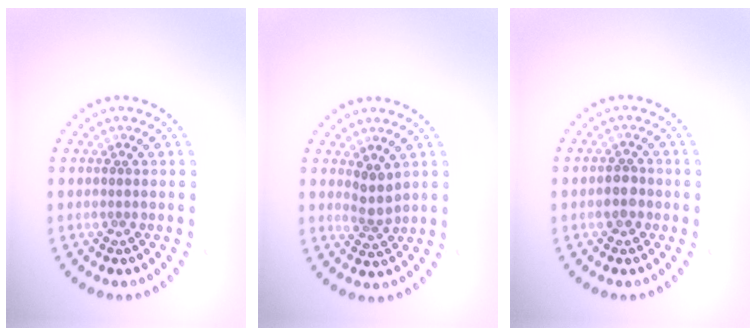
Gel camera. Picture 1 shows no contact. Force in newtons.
{"total": 1.8, "press": 1.5, "slide": 1.1}
{"total": 1.9, "press": 1.8, "slide": 0.3}